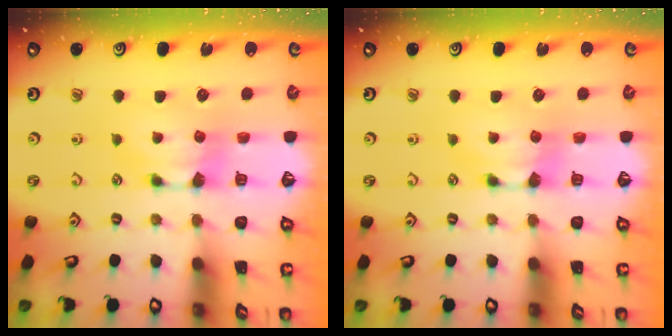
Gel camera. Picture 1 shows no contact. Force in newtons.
{"total": 0.0}